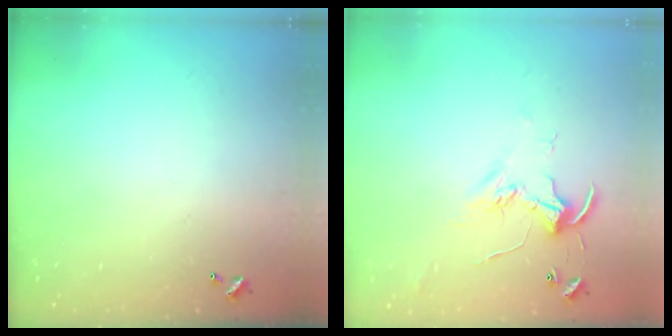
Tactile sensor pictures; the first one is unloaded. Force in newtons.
{"total": 2.5, "press": 2.5, "slide": 0.2}